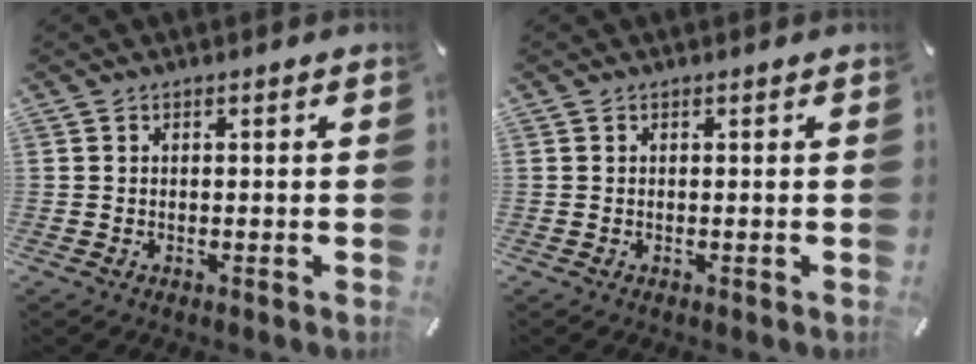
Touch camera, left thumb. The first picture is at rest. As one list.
[{"total": 0.0}]